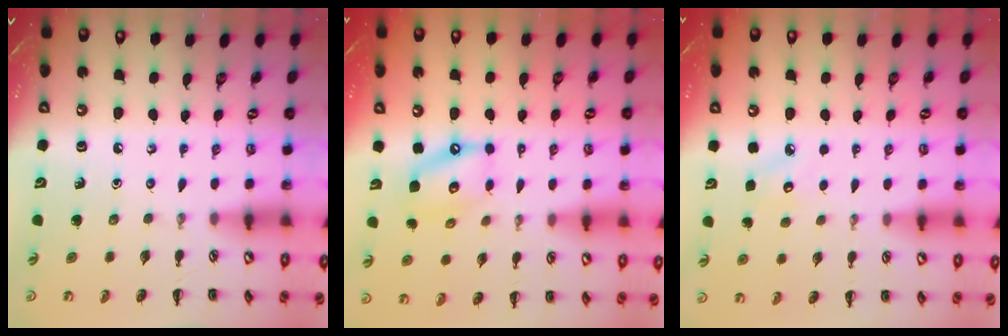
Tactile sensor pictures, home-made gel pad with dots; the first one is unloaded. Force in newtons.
{"total": 11.5, "press": 11.2, "slide": 2.2}
{"total": 6.0, "press": 5.9, "slide": 1.2}